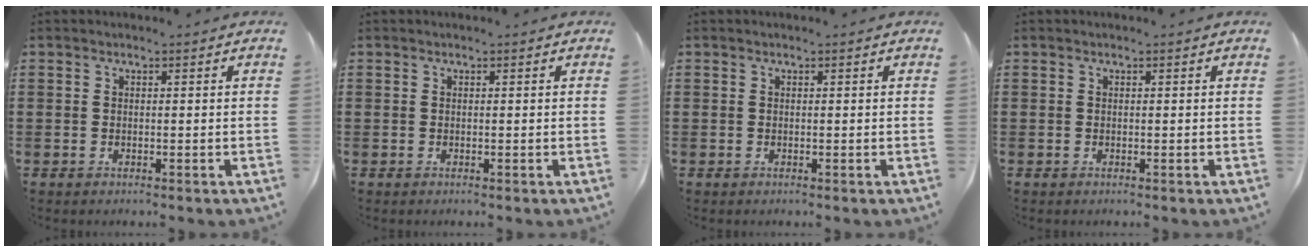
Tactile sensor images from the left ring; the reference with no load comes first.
{"total": 0.0}
{"total": 0.0}
{"total": 0.0}